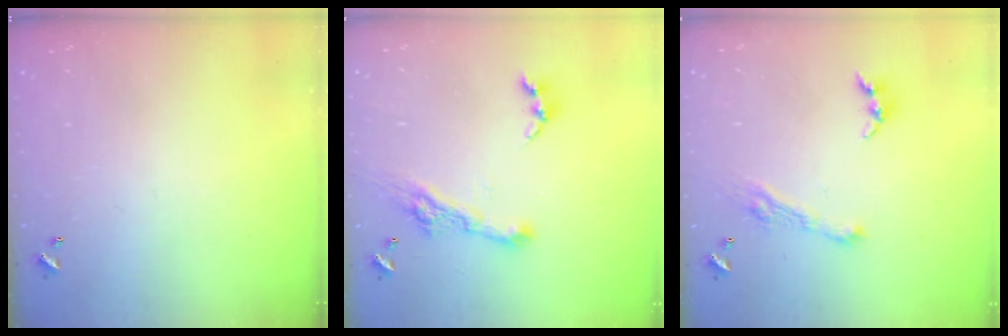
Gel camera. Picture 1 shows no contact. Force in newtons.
{"total": 8.3, "press": 8.2, "slide": 1.2}
{"total": 5.0, "press": 5.0, "slide": 0.8}